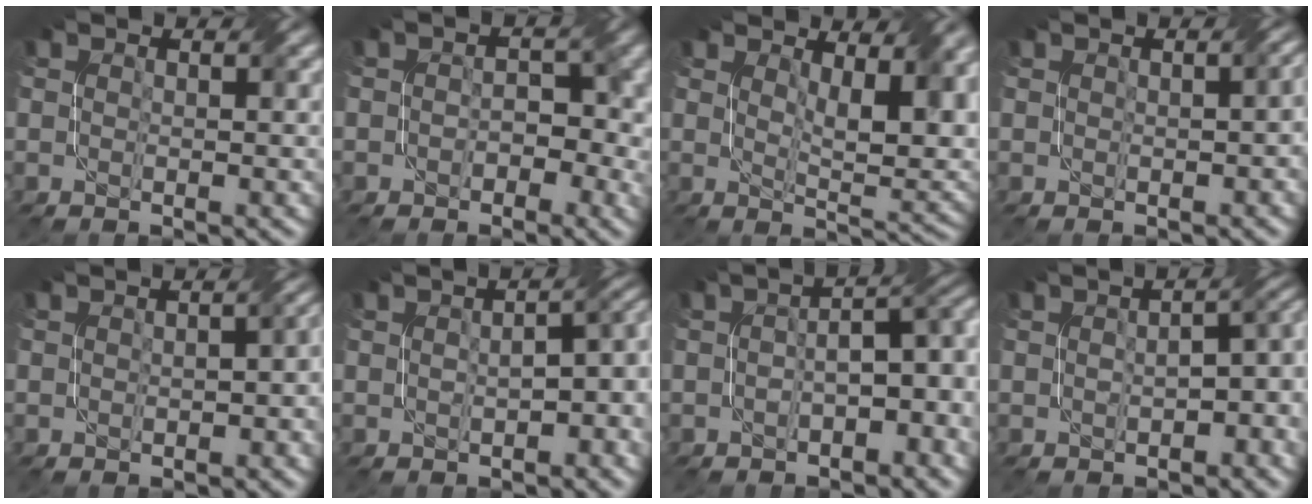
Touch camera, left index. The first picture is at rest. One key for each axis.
{"total": 2.7, "fx": -0.8, "fy": 2.0, "fz": 1.6, "tx": -0.009, "ty": 0.003, "tz": -0.007}
{"total": 7.0, "fx": 3.4, "fy": 2.5, "fz": 5.6, "tx": -0.081, "ty": 0.000, "tz": 0.068}
{"total": 3.0, "fx": 0.0, "fy": 1.7, "fz": 2.5, "tx": -0.013, "ty": 0.000, "tz": 0.013}
{"total": 4.2, "fx": -0.5, "fy": 2.4, "fz": 3.4, "tx": -0.017, "ty": 0.002, "tz": 0.004}
{"total": 5.6, "fx": -0.4, "fy": 2.6, "fz": 4.9, "tx": -0.053, "ty": 0.008, "tz": 0.006}
{"total": 5.6, "fx": -0.9, "fy": 2.6, "fz": 4.9, "tx": -0.059, "ty": 0.012, "tz": -0.010}
{"total": 5.2, "fx": -0.8, "fy": 2.6, "fz": 4.4, "tx": -0.043, "ty": 0.006, "tz": -0.003}